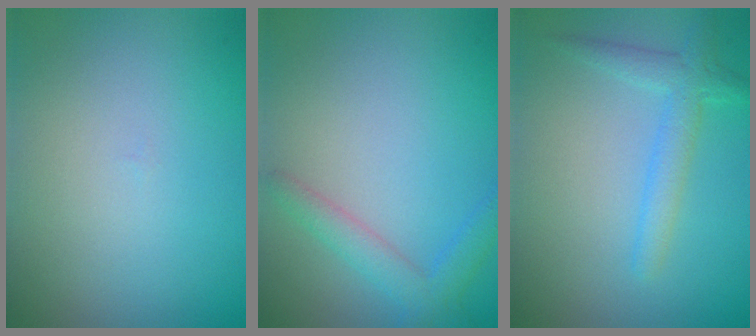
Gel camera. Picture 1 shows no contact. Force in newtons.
{"total": 2.7, "press": 2.7, "slide": 0.2}
{"total": 2.4, "press": 2.4, "slide": 0.2}